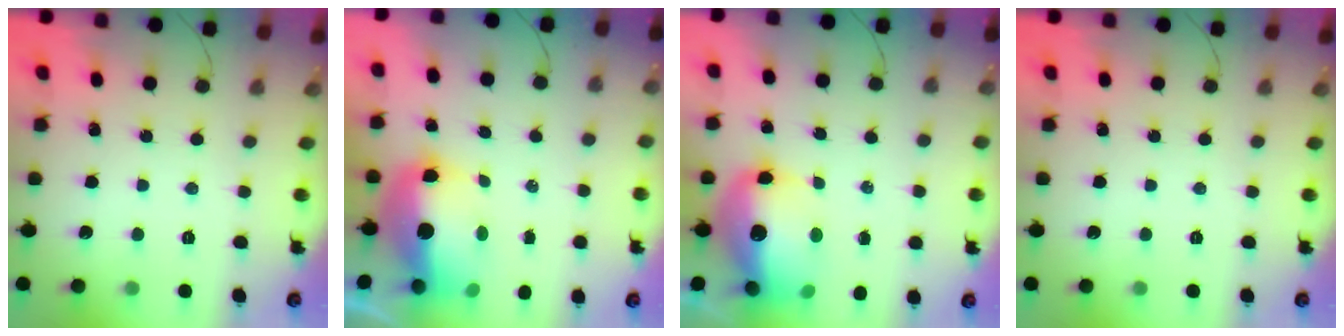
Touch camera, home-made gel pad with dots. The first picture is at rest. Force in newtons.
{"total": 10.3, "press": 10.1, "slide": 2.1}
{"total": 15.4, "press": 15.0, "slide": 3.3}
{"total": 0.0}